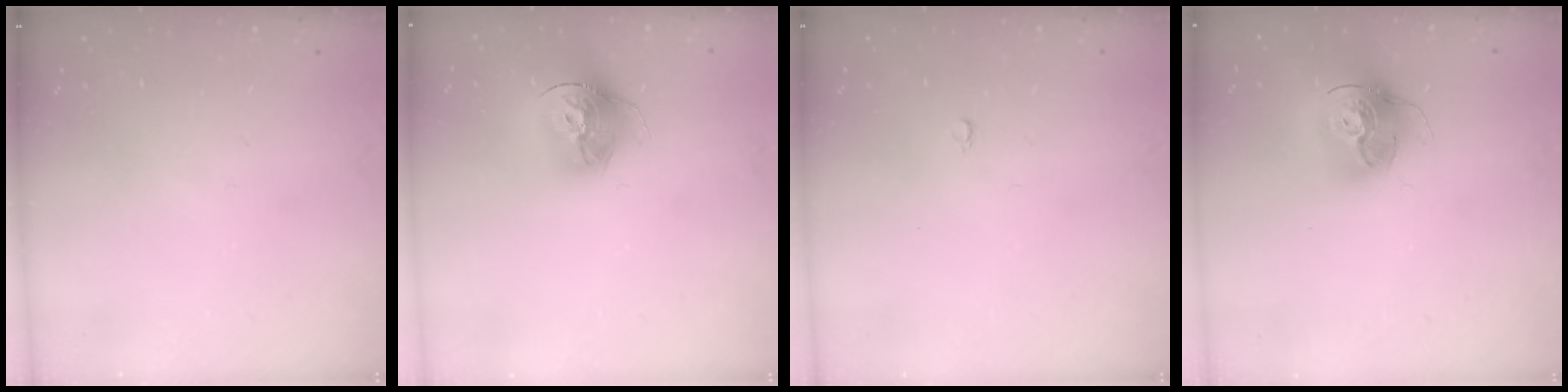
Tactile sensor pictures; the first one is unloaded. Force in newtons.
{"total": 15.9, "press": 15.9, "slide": 1.5}
{"total": 2.4, "press": 2.4, "slide": 0.2}
{"total": 17.1, "press": 17.0, "slide": 1.9}